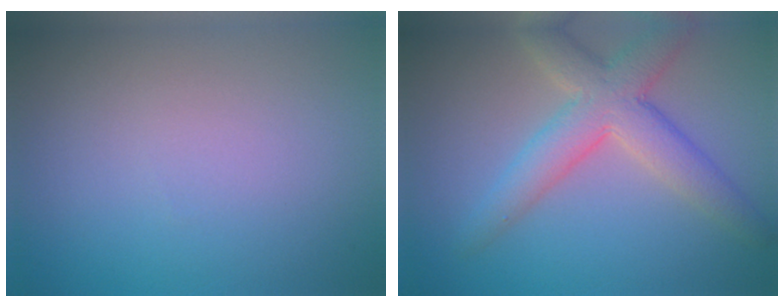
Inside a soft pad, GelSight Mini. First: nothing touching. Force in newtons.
{"total": 5.8, "press": 5.8, "slide": 0.4}